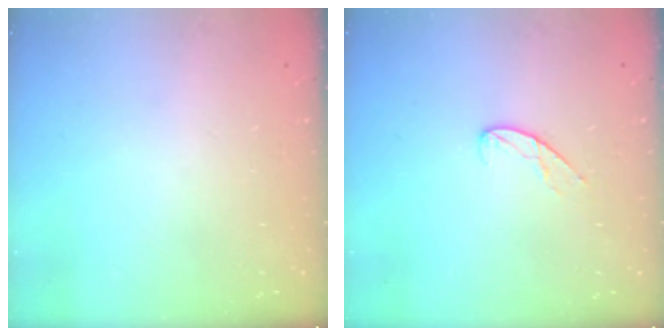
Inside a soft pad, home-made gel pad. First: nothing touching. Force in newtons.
{"total": 7.2, "press": 7.2, "slide": 0.6}